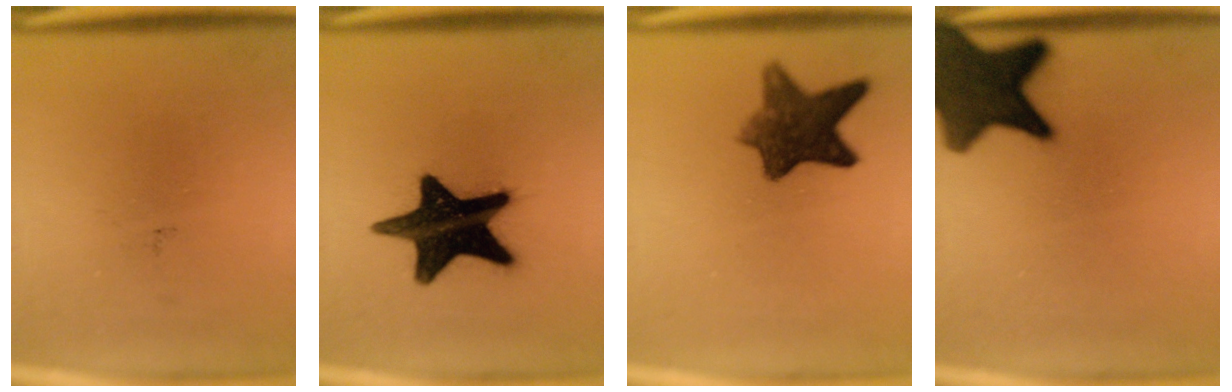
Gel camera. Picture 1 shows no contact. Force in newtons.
{"total": 18.1}
{"total": 8.8}
{"total": 15.7}